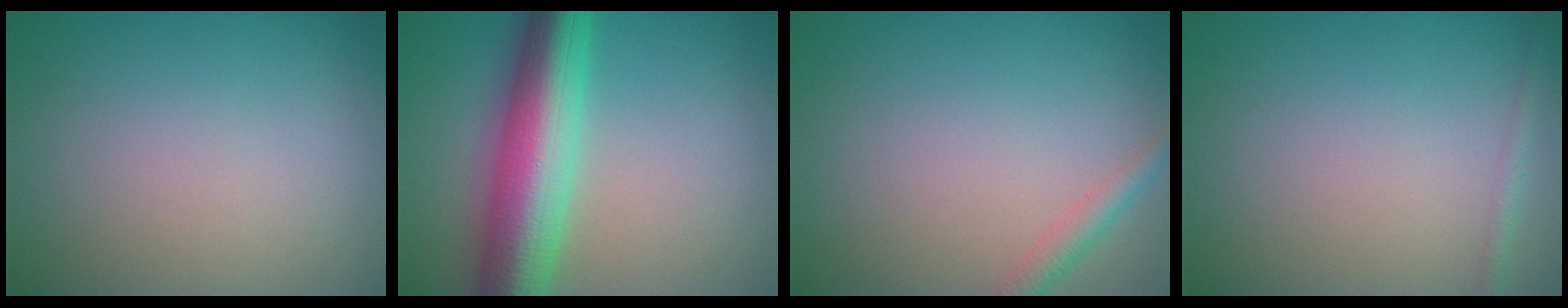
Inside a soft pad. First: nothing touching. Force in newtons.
{"total": 10.5, "press": 10.5, "slide": 0.1}
{"total": 1.8, "press": 1.8, "slide": 0.1}
{"total": 1.1, "press": 1.1, "slide": 0.1}